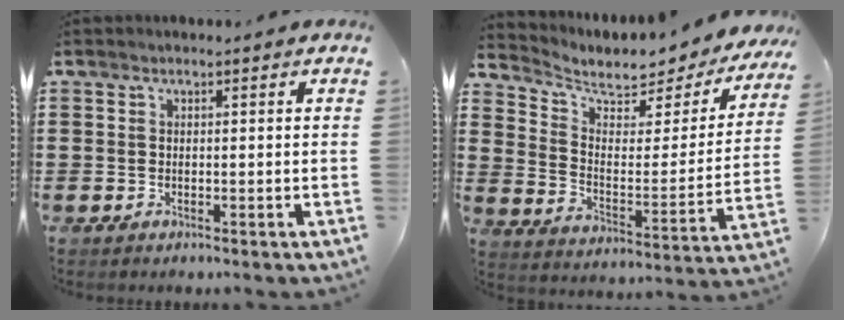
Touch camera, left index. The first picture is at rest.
{"total": 5.1, "force": [4.1, 2.2, 2.0], "torque": [-0.056, -0.033, 0.067]}